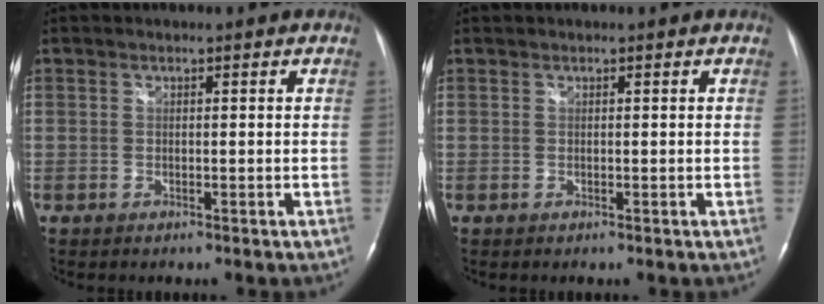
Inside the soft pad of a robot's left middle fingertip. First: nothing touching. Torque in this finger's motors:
{"motor_torque": [0.07, 0.05, -0.10, -0.01]}